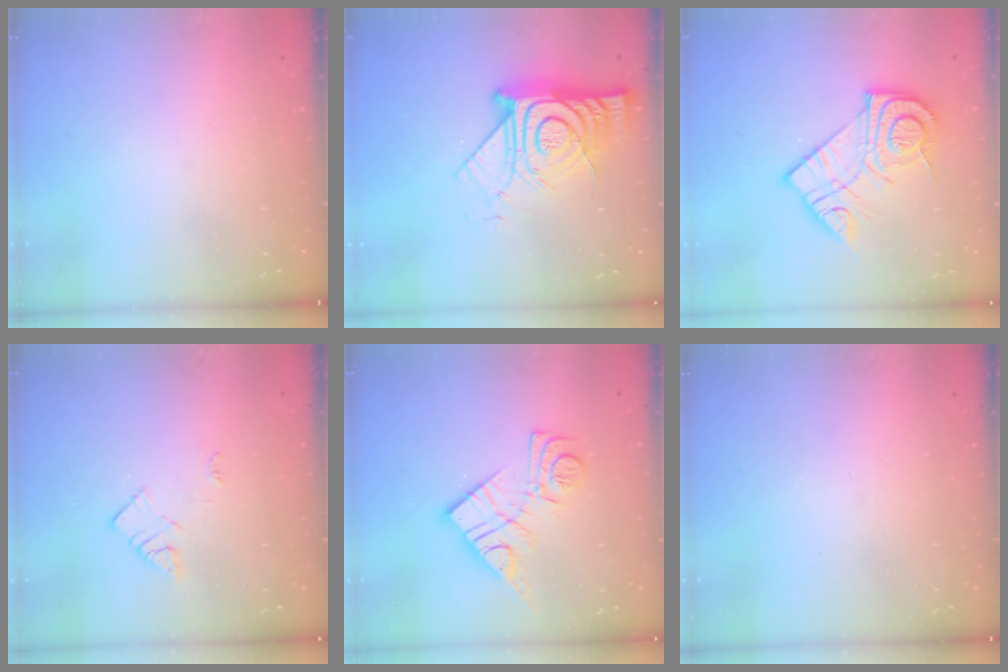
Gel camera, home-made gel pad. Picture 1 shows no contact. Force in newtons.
{"total": 17.3, "press": 17.2, "slide": 1.2}
{"total": 16.1, "press": 16.1, "slide": 1.5}
{"total": 3.0, "press": 3.0, "slide": 0.4}
{"total": 13.5, "press": 13.5, "slide": 0.8}
{"total": 0.0}